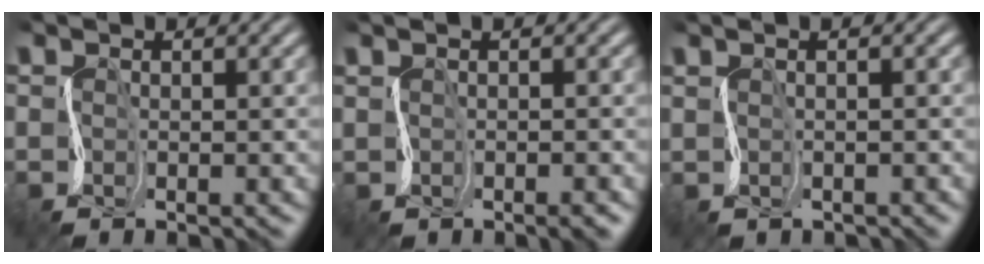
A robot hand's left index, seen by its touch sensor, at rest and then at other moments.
{"total": 0.7, "force": [0.0, 0.0, 0.7], "torque": [0.003, 0.008, 0.001]}
{"total": 1.3, "force": [1.2, -0.2, -0.6], "torque": [0.015, 0.009, 0.006]}